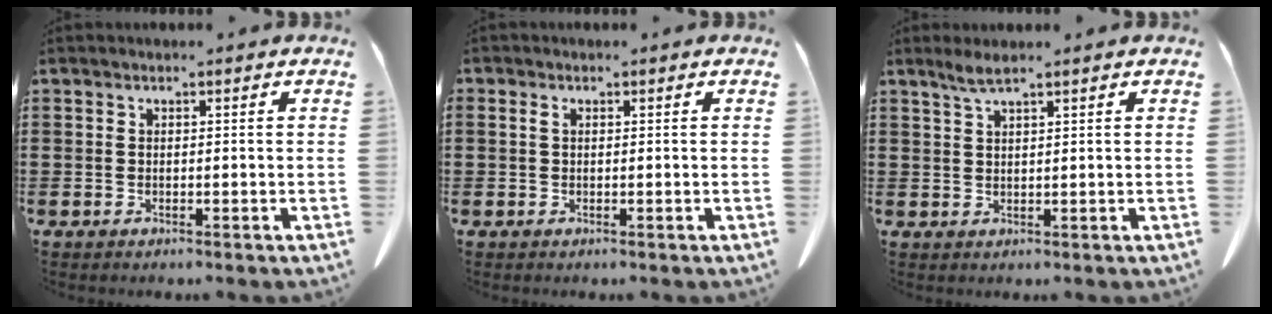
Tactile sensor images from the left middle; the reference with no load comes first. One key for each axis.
{"total": 0.8, "fx": 0.1, "fy": 0.4, "fz": 0.7, "tx": -0.015, "ty": 0.002, "tz": 0.001}
{"total": 2.2, "fx": 1.7, "fy": 0.0, "fz": 1.4, "tx": -0.032, "ty": -0.001, "tz": 0.031}